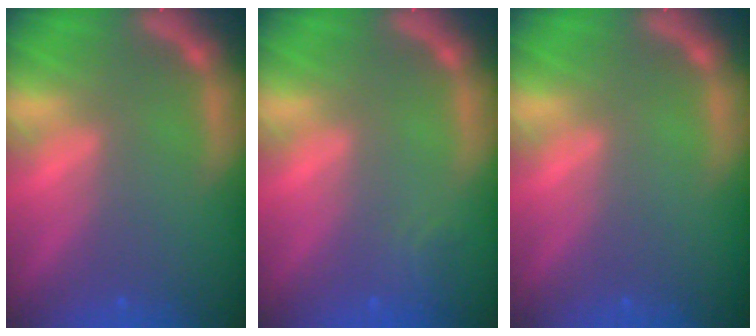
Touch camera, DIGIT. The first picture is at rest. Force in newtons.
{"total": 1.4}
{"total": 0.0}